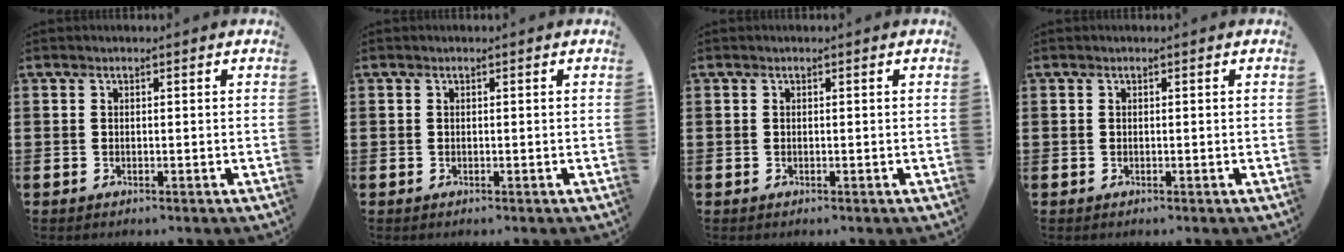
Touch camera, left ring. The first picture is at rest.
{"total": 0.0}
{"total": 0.0}
{"total": 0.0}